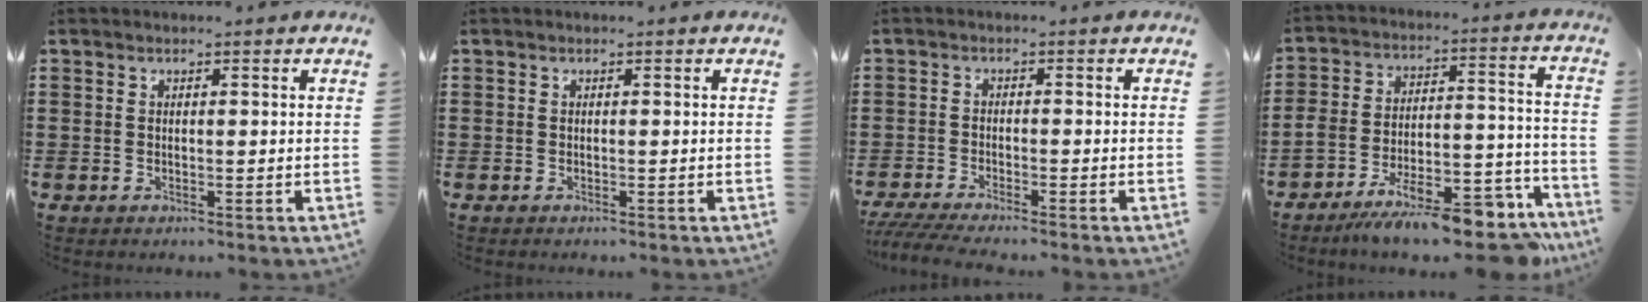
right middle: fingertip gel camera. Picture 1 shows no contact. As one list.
[{"total": 0.0}, {"total": 3.1, "force": [-2.8, 0.0, 1.3], "torque": [-0.037, -0.013, -0.059]}, {"total": 14.2, "force": [-12.2, 2.8, 6.5], "torque": [-0.086, 0.059, -0.219]}]